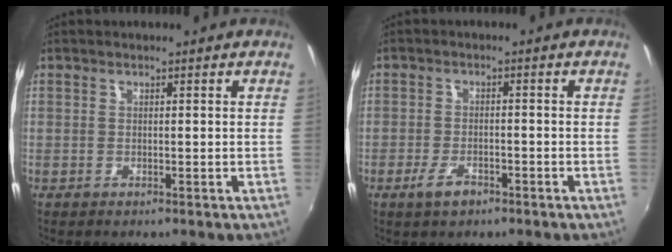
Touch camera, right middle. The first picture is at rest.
{"total": 3.9, "force": [-2.5, 1.5, 2.6], "torque": [-0.060, -0.004, -0.045]}